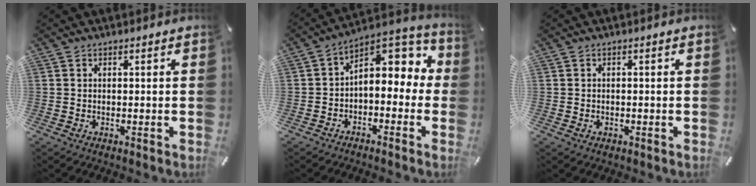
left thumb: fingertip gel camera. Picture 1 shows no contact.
{"total": 8.6, "force": [2.2, 5.9, 5.8], "torque": [-0.068, -0.029, 0.039]}
{"total": 0.9, "force": [-0.3, 0.7, 0.5], "torque": [-0.010, 0.002, -0.008]}